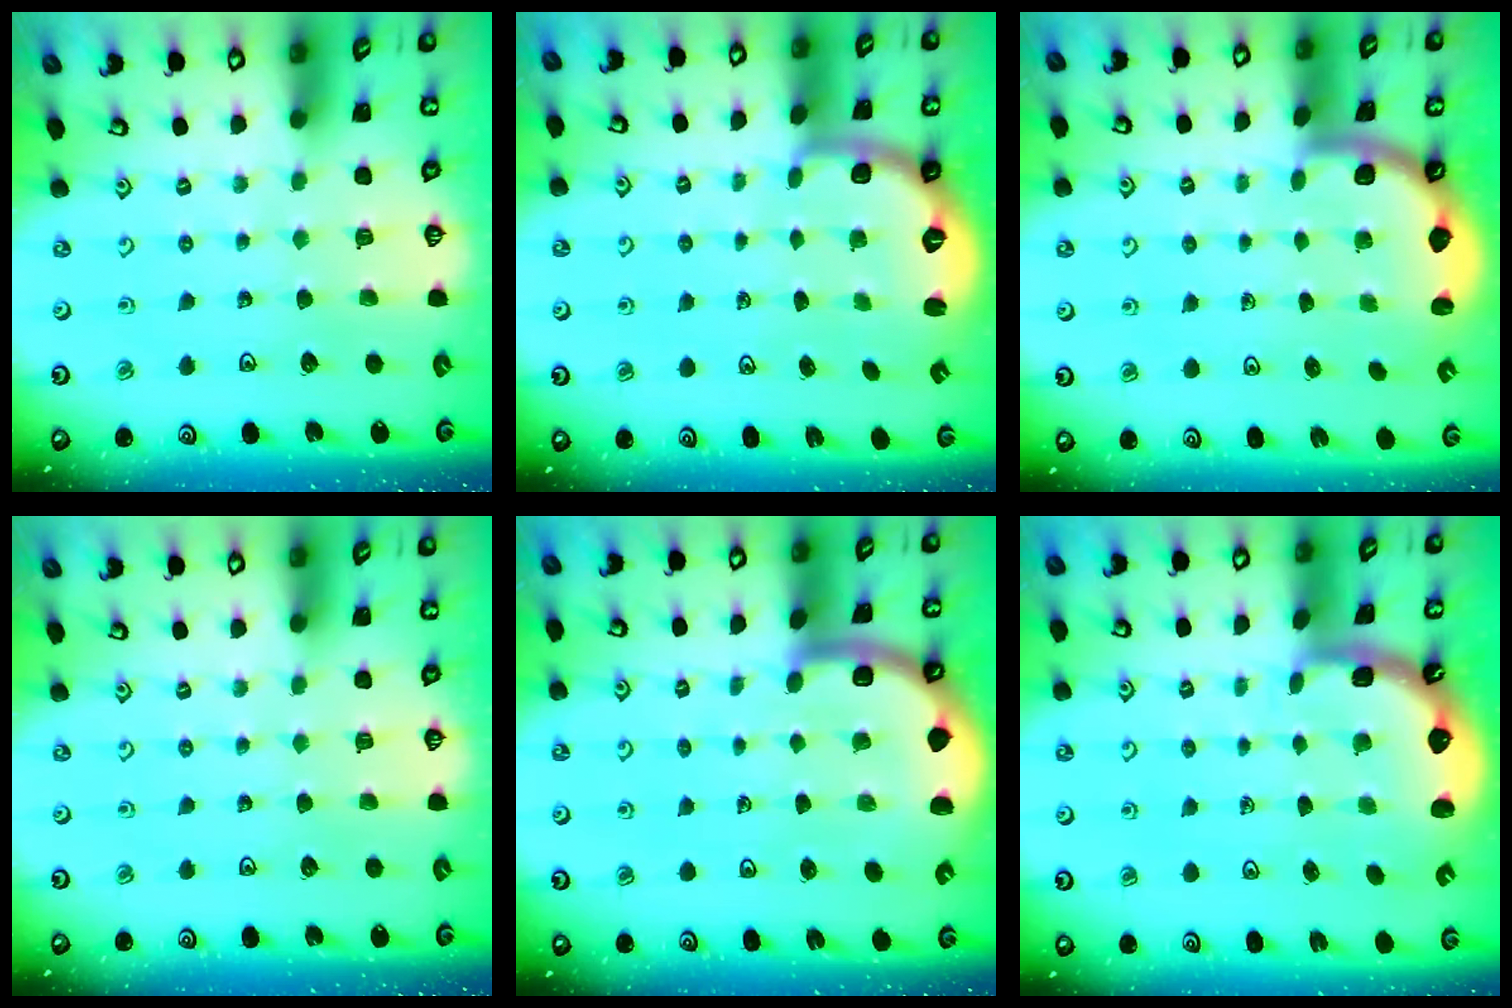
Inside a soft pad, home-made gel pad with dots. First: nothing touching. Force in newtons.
{"total": 2.6, "press": 1.5, "slide": 2.2}
{"total": 1.8, "press": 1.8, "slide": 0.1}
{"total": 0.0}
{"total": 5.2, "press": 5.1, "slide": 0.7}
{"total": 2.7, "press": 1.4, "slide": 2.3}